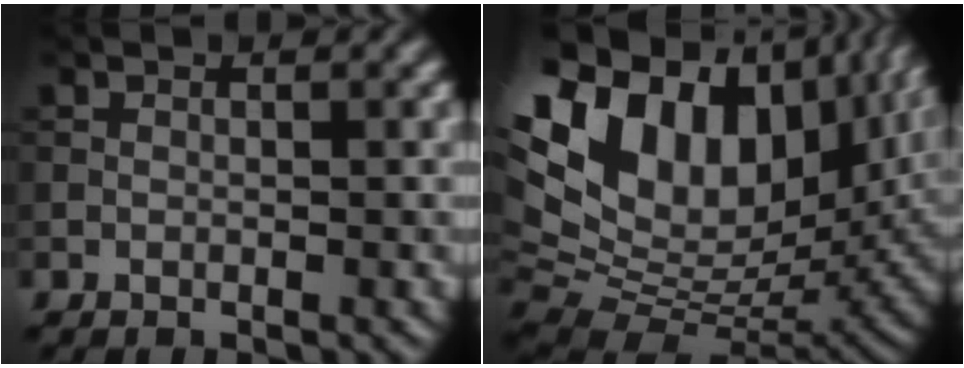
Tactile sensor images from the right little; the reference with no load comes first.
{"total": 19.6, "force": [7.7, 11.9, 13.6], "torque": [-0.266, 0.049, 0.134]}